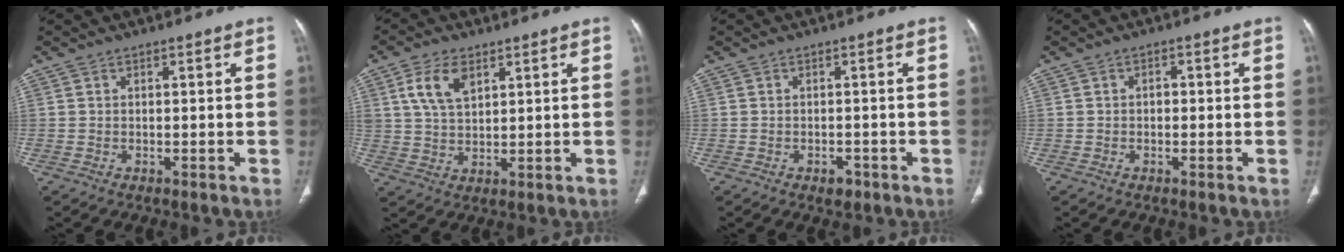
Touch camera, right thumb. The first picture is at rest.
{"total": 7.5, "force": [3.3, 4.2, 5.2], "torque": [-0.092, -0.011, 0.067]}
{"total": 2.1, "force": [-1.3, 1.4, 1.1], "torque": [-0.006, 0.005, -0.014]}
{"total": 1.4, "force": [-0.2, 1.1, 0.9], "torque": [-0.003, 0.007, -0.007]}